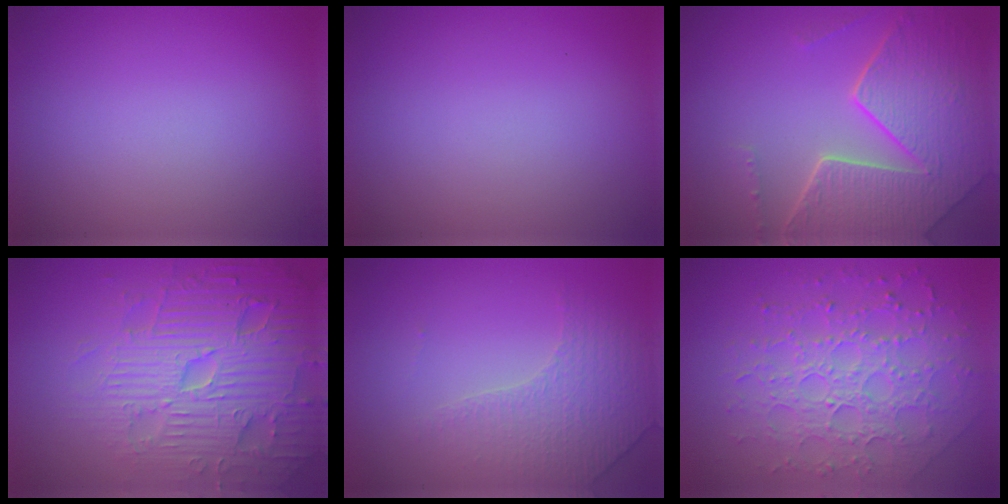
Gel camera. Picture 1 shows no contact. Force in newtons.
{"total": 0.0}
{"total": 7.9, "press": 5.6, "slide": 5.6}
{"total": 7.8, "press": 7.5, "slide": 1.8}
{"total": 4.3, "press": 2.9, "slide": 3.2}
{"total": 7.2, "press": 5.2, "slide": 5.0}